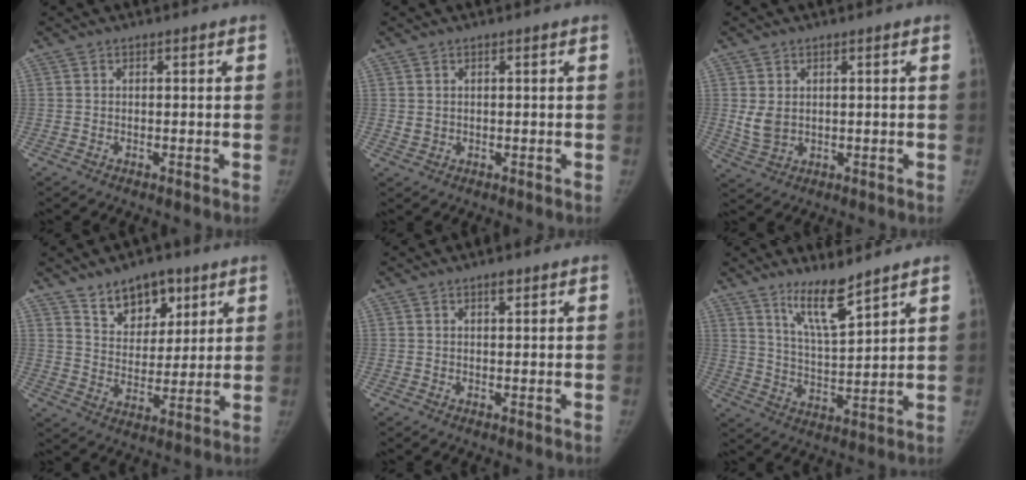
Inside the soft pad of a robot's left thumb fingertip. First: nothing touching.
{"total": 1.2, "force": [0.3, 1.1, 0.5], "torque": [-0.004, -0.002, 0.010]}
{"total": 4.2, "force": [0.8, 3.1, 2.7], "torque": [-0.048, -0.010, 0.027]}
{"total": 11.1, "force": [7.1, 6.5, 5.6], "torque": [-0.048, -0.044, 0.122]}
{"total": 1.5, "force": [1.0, 0.6, 1.0], "torque": [-0.010, -0.004, 0.014]}
{"total": 9.1, "force": [6.9, 1.4, 5.8], "torque": [-0.099, -0.061, 0.136]}